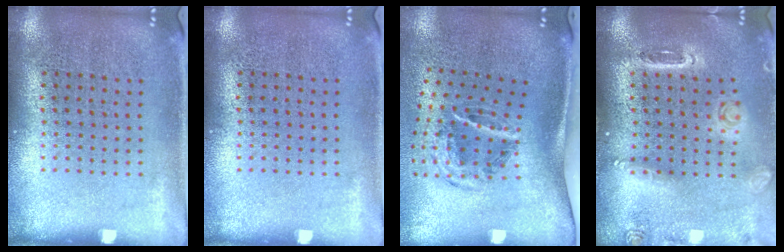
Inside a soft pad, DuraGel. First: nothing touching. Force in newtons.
{"total": 0.0}
{"total": 2.0, "press": 1.2, "slide": 1.7}
{"total": 1.5, "press": 1.5, "slide": 0.1}